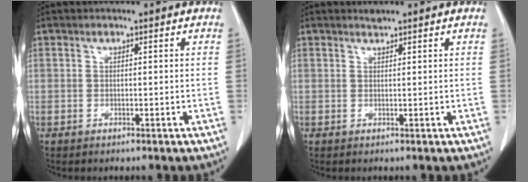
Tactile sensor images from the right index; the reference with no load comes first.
{"total": 0.6, "force": [0.6, -0.1, 0.0], "torque": [-0.008, 0.001, 0.013]}